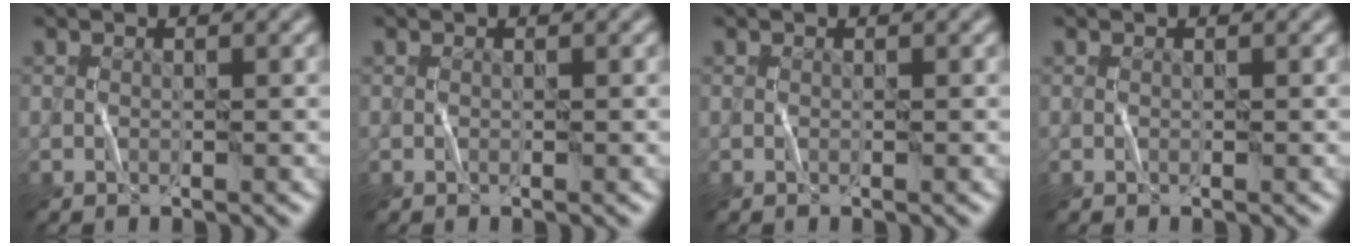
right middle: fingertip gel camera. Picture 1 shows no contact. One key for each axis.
{"total": 0.0}
{"total": 0.0}
{"total": 0.0}